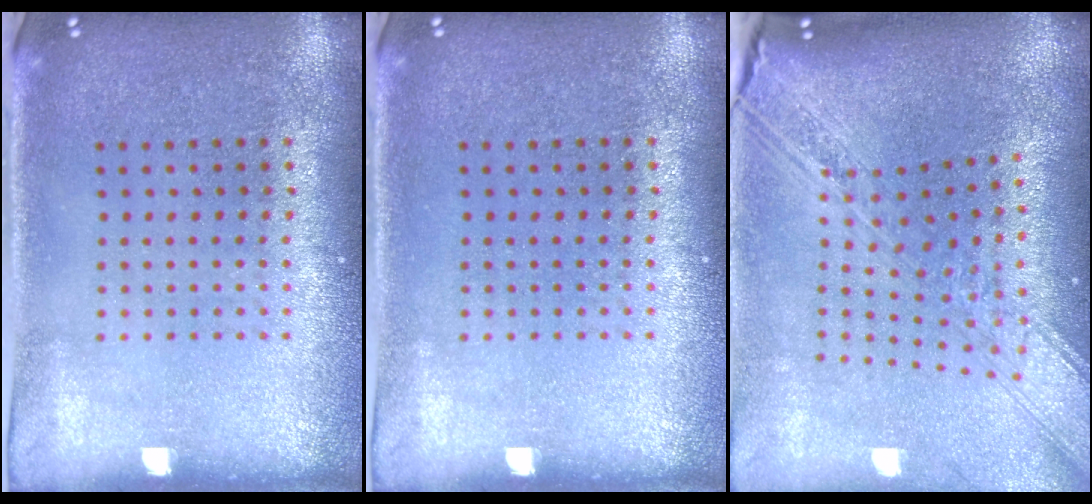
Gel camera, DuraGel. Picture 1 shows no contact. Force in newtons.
{"total": 0.0}
{"total": 3.5, "press": 2.6, "slide": 2.4}